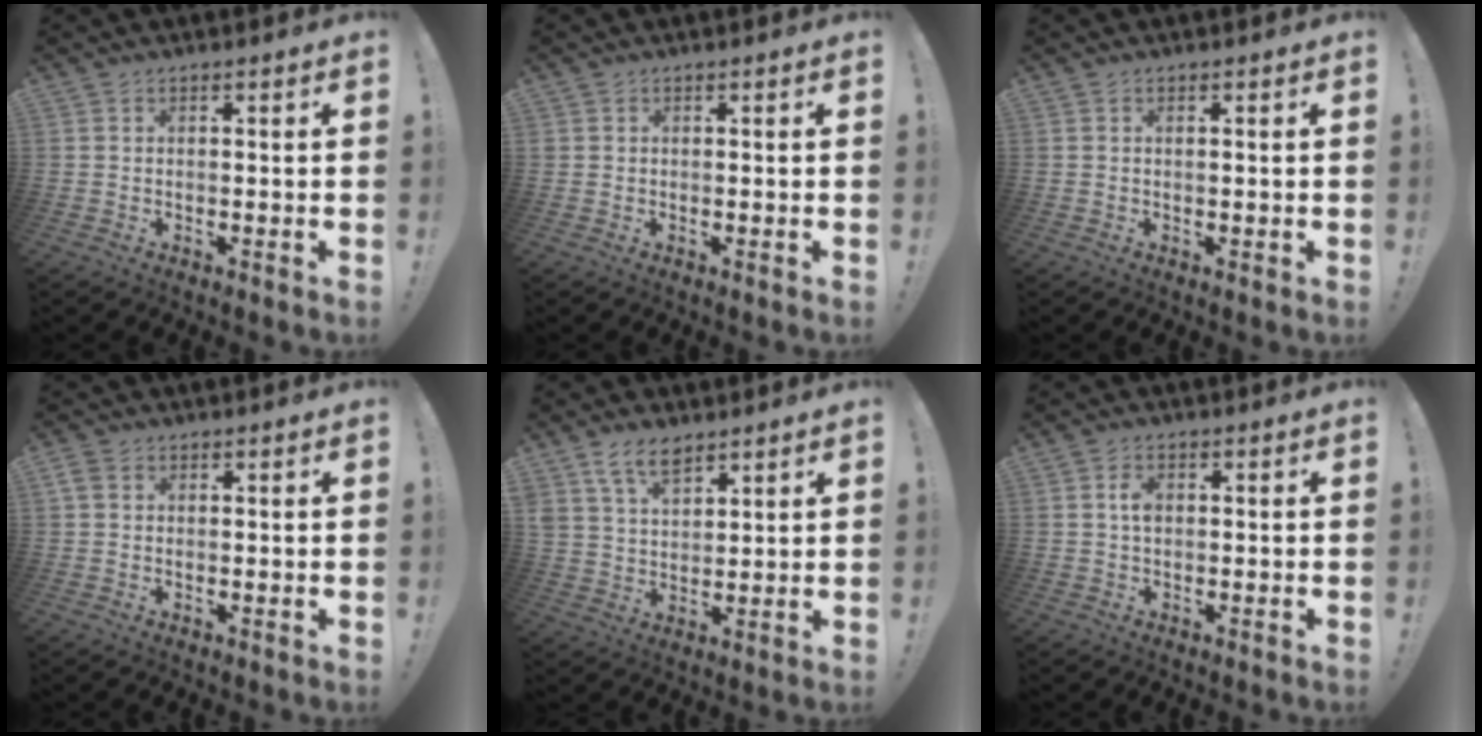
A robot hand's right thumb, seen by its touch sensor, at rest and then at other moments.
{"total": 0.6, "force": [0.2, 0.5, 0.0], "torque": [-0.004, 0.003, 0.005]}
{"total": 0.6, "force": [0.2, -0.1, 0.6], "torque": [-0.005, -0.002, 0.001]}
{"total": 2.6, "force": [1.0, 2.1, 1.2], "torque": [-0.024, 0.004, 0.020]}
{"total": 8.6, "force": [6.1, 4.4, 4.2], "torque": [-0.082, -0.026, 0.118]}
{"total": 3.1, "force": [0.2, 2.3, 2.2], "torque": [-0.023, 0.000, -0.001]}